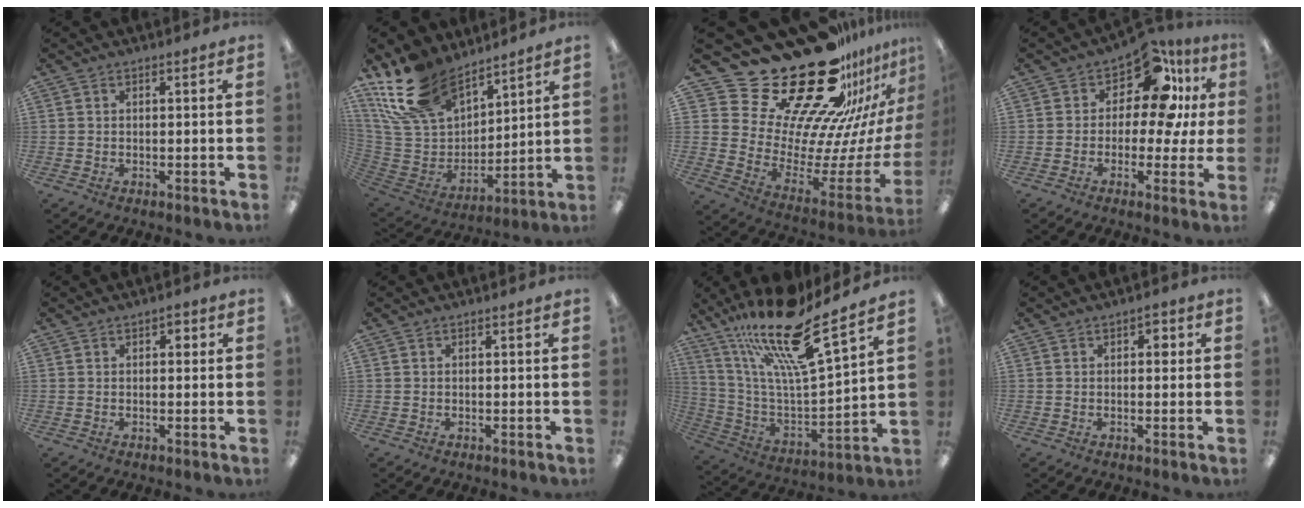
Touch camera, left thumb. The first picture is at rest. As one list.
[{"total": 20.2, "force": [14.9, 10.5, 8.8], "torque": [-0.201, -0.077, 0.279]}, {"total": 34.3, "force": [25.5, 14.9, 17.4], "torque": [-0.246, -0.229, 0.484]}, {"total": 13.2, "force": [6.3, 6.5, 9.6], "torque": [-0.147, -0.046, 0.107]}, {"total": 1.8, "force": [0.7, 1.1, 1.2], "torque": [-0.010, -0.001, 0.008]}, {"total": 0.0}, {"total": 21.9, "force": [16.8, 4.3, 13.5], "torque": [-0.251, -0.117, 0.276]}, {"total": 2.1, "force": [0.7, 1.3, 1.5], "torque": [-0.015, 0.001, 0.007]}]